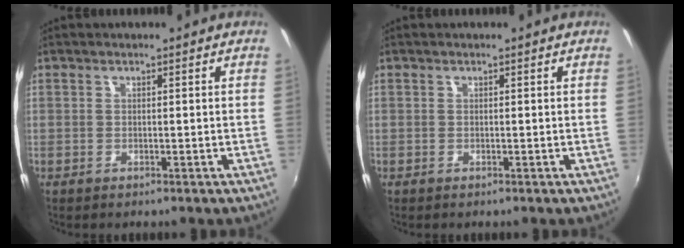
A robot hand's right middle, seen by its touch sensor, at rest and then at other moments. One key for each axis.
{"total": 0.0}